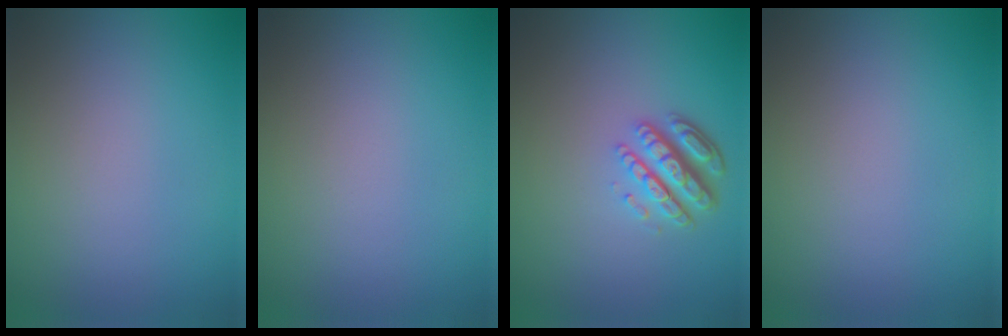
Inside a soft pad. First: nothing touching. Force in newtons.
{"total": 0.0}
{"total": 4.4, "press": 3.2, "slide": 3.1}
{"total": 0.0}